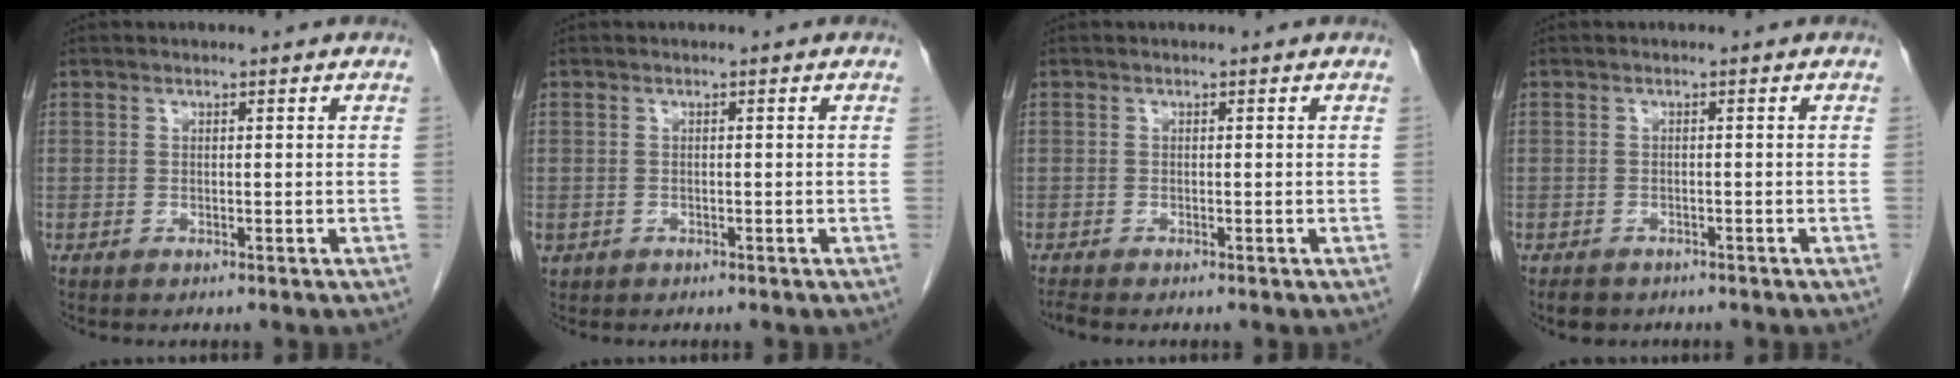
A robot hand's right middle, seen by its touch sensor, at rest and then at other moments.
{"total": 1.2, "force": [-0.4, 1.1, 0.3], "torque": [-0.011, 0.002, 0.000]}
{"total": 0.7, "force": [-0.7, -0.1, 0.2], "torque": [-0.011, -0.004, -0.015]}
{"total": 2.7, "force": [-2.1, 1.4, 0.7], "torque": [-0.019, -0.003, -0.027]}